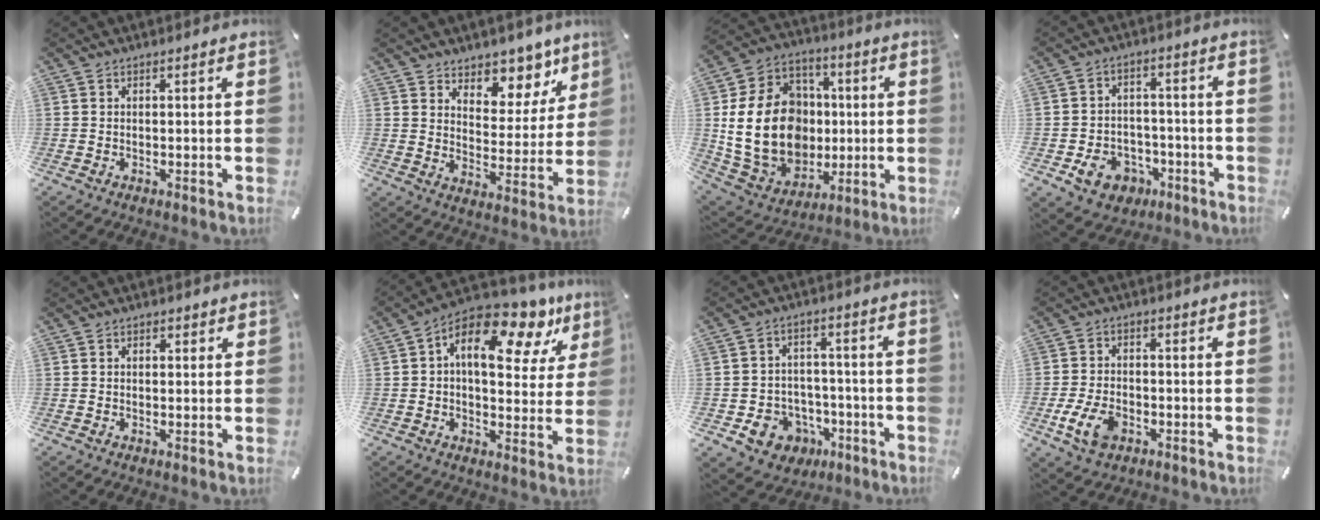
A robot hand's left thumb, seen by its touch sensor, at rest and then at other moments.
{"total": 9.3, "force": [7.3, 5.6, 1.4], "torque": [-0.001, -0.086, 0.127]}
{"total": 23.5, "force": [0.2, 18.9, 13.9], "torque": [-0.283, 0.007, 0.027]}
{"total": 8.8, "force": [-3.6, 7.3, 3.4], "torque": [-0.066, 0.034, -0.061]}
{"total": 1.1, "force": [0.4, 0.9, 0.5], "torque": [-0.003, 0.002, 0.004]}
{"total": 15.7, "force": [7.5, 8.3, 11.1], "torque": [-0.161, -0.043, 0.125]}
{"total": 9.2, "force": [-3.3, 8.2, 2.4], "torque": [-0.032, 0.033, -0.048]}
{"total": 8.0, "force": [-3.1, 5.2, 5.2], "torque": [-0.119, 0.007, -0.056]}